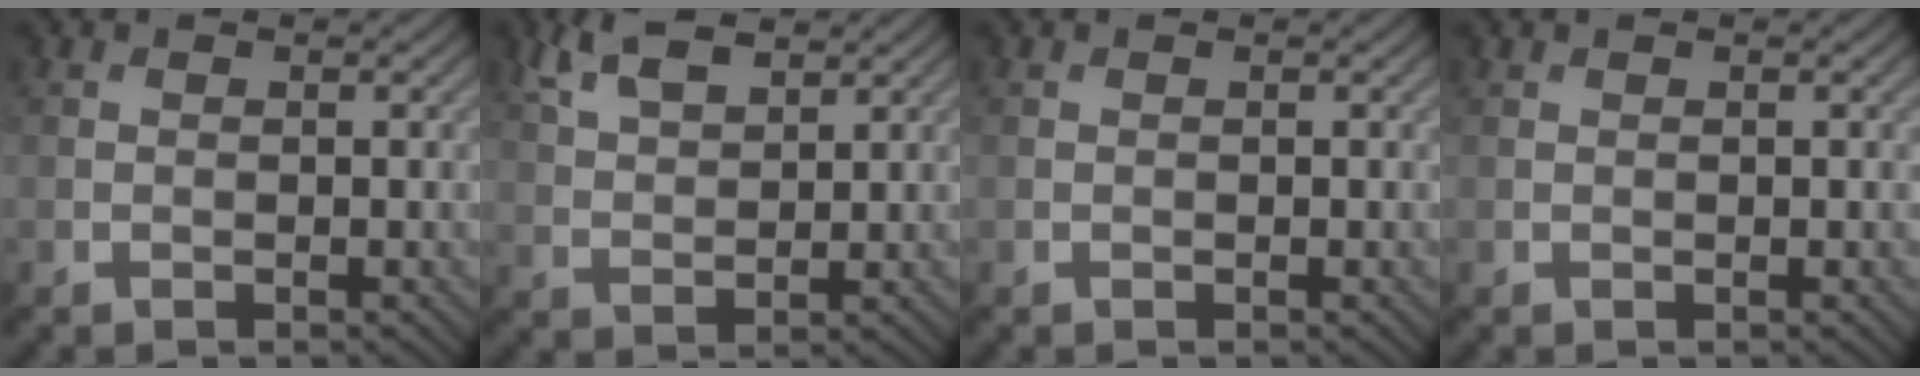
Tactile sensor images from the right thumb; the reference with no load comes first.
{"total": 5.7, "force": [3.7, 2.3, 3.7], "torque": [-0.093, 0.007, 0.078]}
{"total": 0.0}
{"total": 0.0}